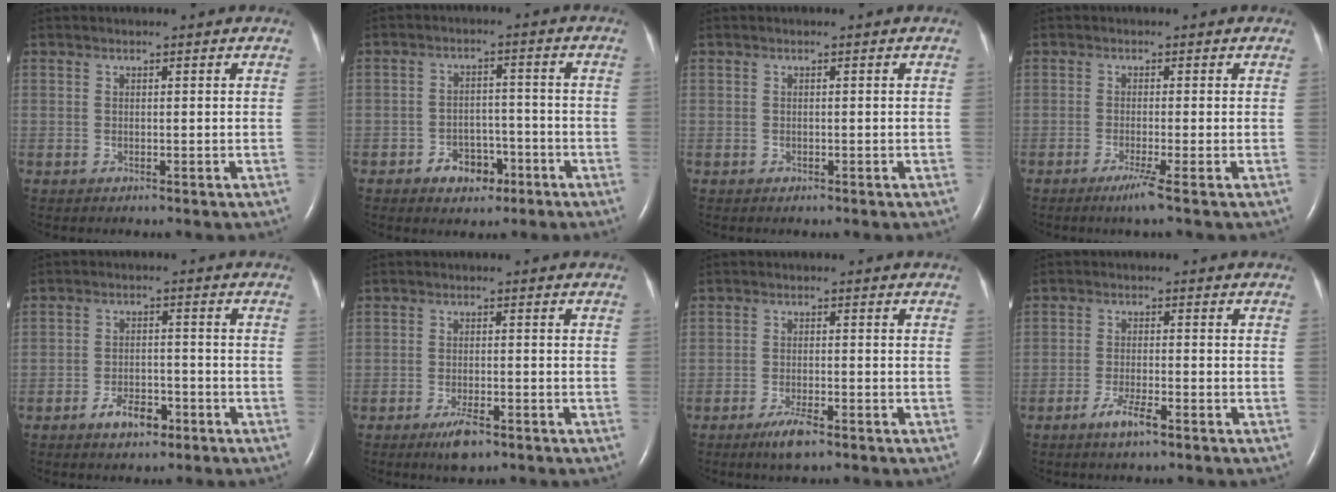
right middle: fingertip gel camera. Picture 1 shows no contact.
{"total": 5.1, "force": [-2.9, 3.3, 2.6], "torque": [-0.038, 0.014, -0.040]}
{"total": 0.0}
{"total": 2.6, "force": [-1.5, -0.8, 1.9], "torque": [-0.039, -0.009, -0.033]}
{"total": 4.7, "force": [-2.9, 2.2, 2.9], "torque": [-0.051, 0.005, -0.046]}
{"total": 3.8, "force": [-2.5, 1.0, 2.6], "torque": [-0.054, -0.004, -0.041]}
{"total": 3.8, "force": [-2.6, 0.7, 2.7], "torque": [-0.059, -0.005, -0.046]}
{"total": 3.7, "force": [-2.4, 0.4, 2.8], "torque": [-0.059, -0.004, -0.045]}